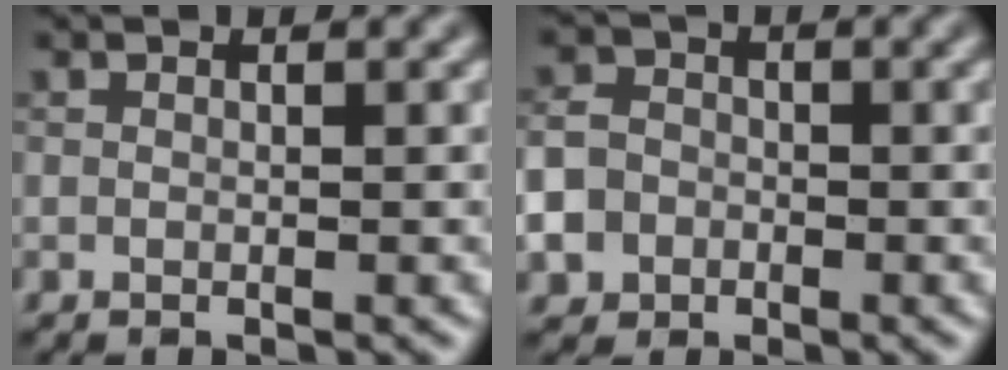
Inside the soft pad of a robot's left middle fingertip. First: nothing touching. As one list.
[{"total": 7.9, "force": [-3.7, 6.6, 2.4], "torque": [-0.059, -0.027, -0.087]}]